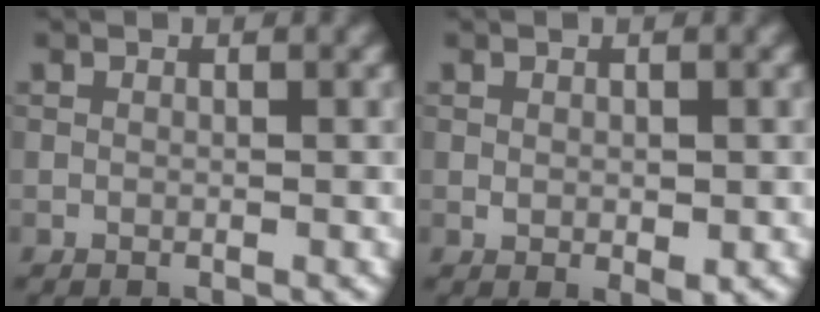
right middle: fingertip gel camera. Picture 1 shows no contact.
{"total": 1.3, "force": [-0.1, 0.7, 1.1], "torque": [-0.018, -0.002, 0.002]}